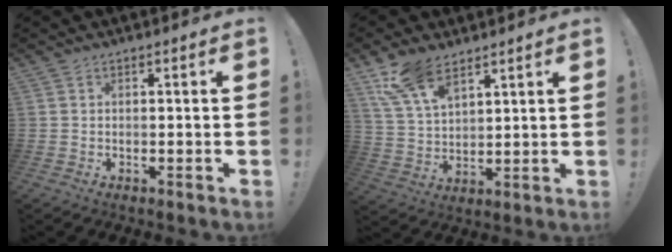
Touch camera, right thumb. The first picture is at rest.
{"total": 11.9, "force": [8.6, 5.4, 6.2], "torque": [-0.121, -0.040, 0.166]}